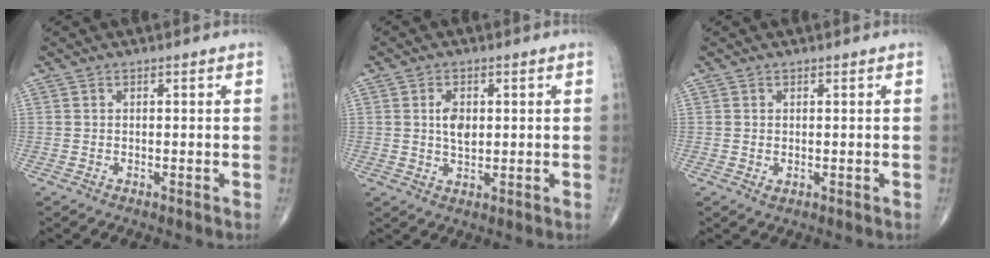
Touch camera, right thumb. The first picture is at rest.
{"total": 4.2, "force": [0.7, 2.5, 3.3], "torque": [-0.052, -0.005, 0.012]}
{"total": 0.9, "force": [0.0, 0.7, 0.6], "torque": [-0.012, -0.003, 0.003]}